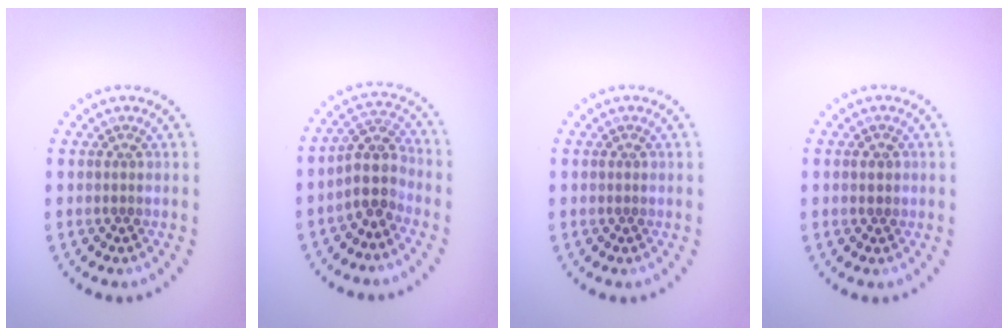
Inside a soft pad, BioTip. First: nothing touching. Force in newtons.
{"total": 3.3, "press": 2.7, "slide": 2.0}
{"total": 0.0}
{"total": 1.1, "press": 1.1, "slide": 0.1}